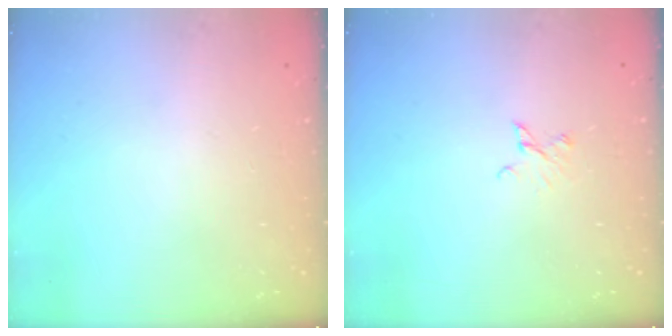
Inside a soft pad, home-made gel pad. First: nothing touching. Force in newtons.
{"total": 2.1, "press": 2.1, "slide": 0.3}